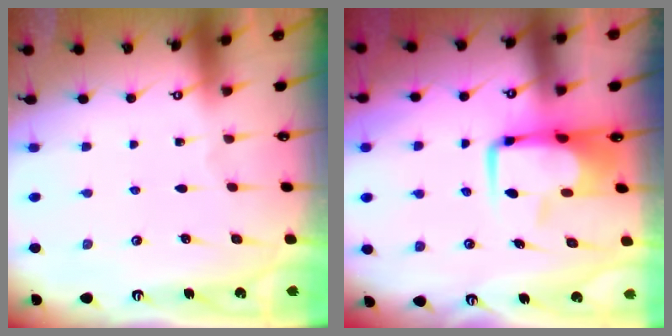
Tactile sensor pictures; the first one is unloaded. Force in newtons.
{"total": 7.7, "press": 7.5, "slide": 1.8}